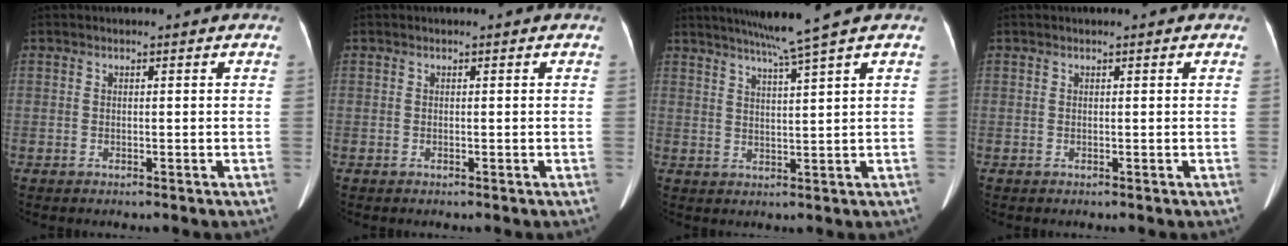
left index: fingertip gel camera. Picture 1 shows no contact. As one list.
[{"total": 0.0}, {"total": 6.6, "force": [5.0, -2.1, 3.7], "torque": [-0.057, 0.000, 0.084]}, {"total": 0.0}]